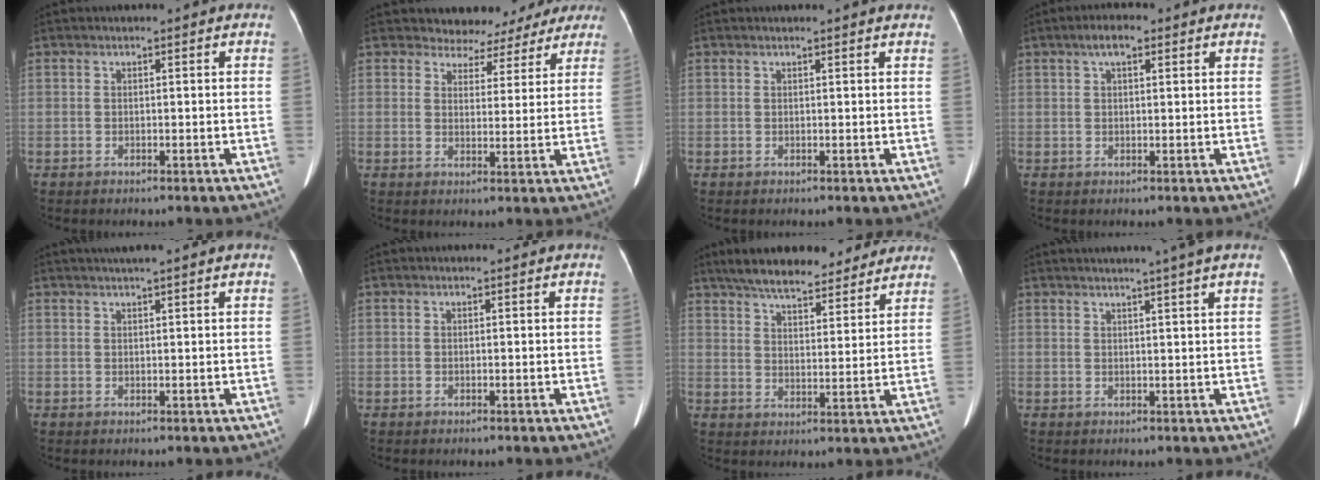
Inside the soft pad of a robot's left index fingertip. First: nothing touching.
{"total": 9.6, "force": [8.4, 4.6, 0.2], "torque": [0.023, 0.010, 0.075]}
{"total": 1.9, "force": [1.8, -0.2, 0.5], "torque": [-0.016, 0.005, 0.014]}
{"total": 3.2, "force": [1.7, 1.2, 2.4], "torque": [-0.048, 0.015, 0.026]}
{"total": 3.9, "force": [3.2, -0.6, 2.2], "torque": [-0.026, 0.024, 0.049]}
{"total": 0.8, "force": [0.8, 0.0, 0.2], "torque": [-0.007, 0.005, 0.009]}
{"total": 16.4, "force": [13.9, 4.2, 7.6], "torque": [-0.120, 0.027, 0.201]}
{"total": 5.3, "force": [4.1, -1.5, 3.0], "torque": [-0.040, 0.009, 0.050]}